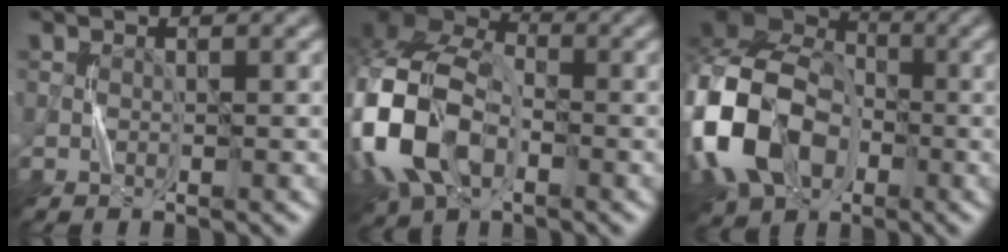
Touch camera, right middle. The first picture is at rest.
{"total": 13.0, "force": [-4.0, 8.4, 9.0], "torque": [-0.232, -0.017, -0.089]}
{"total": 15.5, "force": [-4.7, 11.3, 9.5], "torque": [-0.216, -0.017, -0.099]}